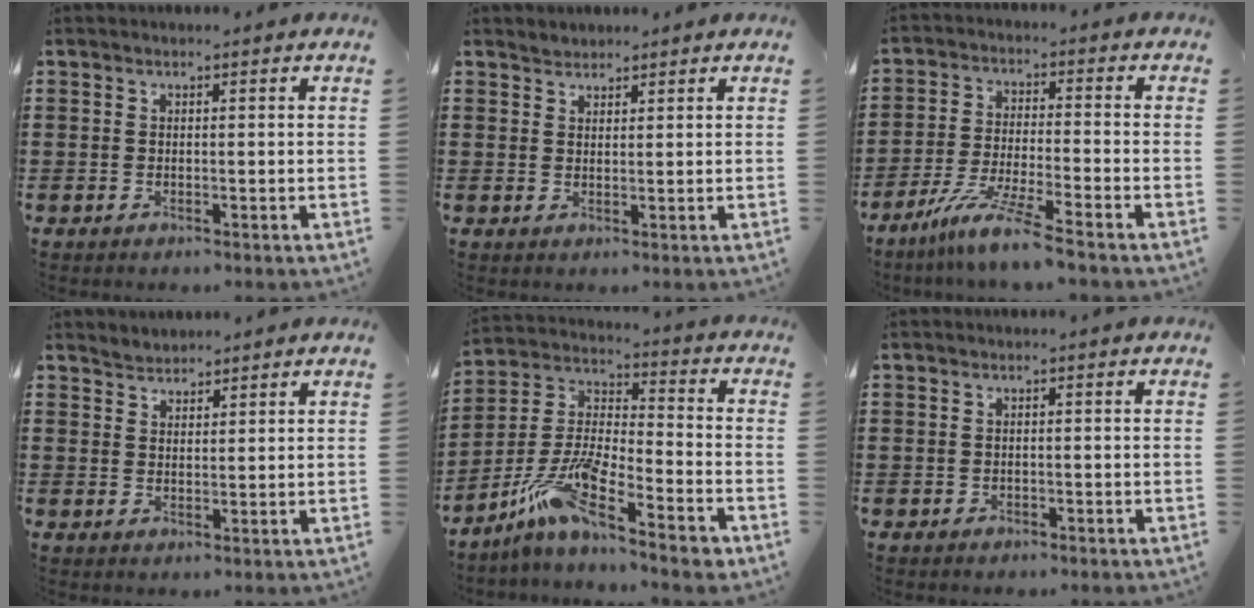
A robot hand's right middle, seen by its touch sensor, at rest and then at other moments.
{"total": 1.5, "force": [1.3, 0.6, -0.2], "torque": [-0.001, 0.003, 0.027]}
{"total": 7.9, "force": [-6.5, -0.6, 4.5], "torque": [-0.097, -0.019, -0.126]}
{"total": 1.8, "force": [1.7, 0.6, -0.3], "torque": [0.000, 0.005, 0.034]}
{"total": 10.5, "force": [-7.2, 2.0, 7.3], "torque": [-0.176, -0.012, -0.153]}
{"total": 0.8, "force": [-0.6, 0.4, 0.0], "torque": [-0.002, 0.000, -0.014]}